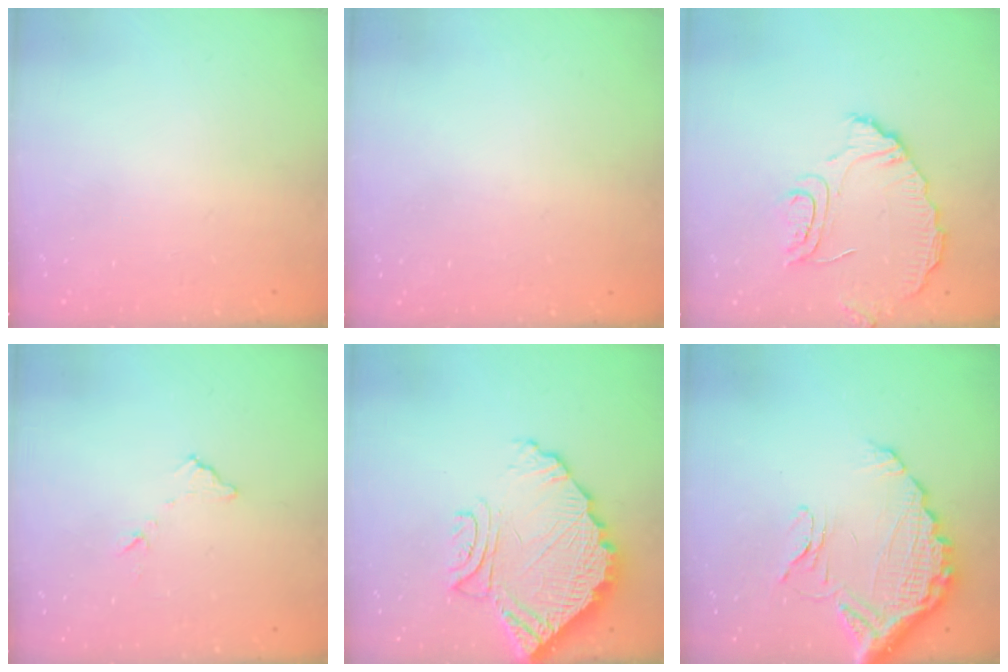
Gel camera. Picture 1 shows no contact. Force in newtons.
{"total": 3.9, "press": 3.9, "slide": 0.2}
{"total": 10.7, "press": 10.7, "slide": 0.2}
{"total": 6.3, "press": 6.3, "slide": 0.4}
{"total": 16.9, "press": 16.8, "slide": 1.4}
{"total": 15.0, "press": 15.0, "slide": 1.2}